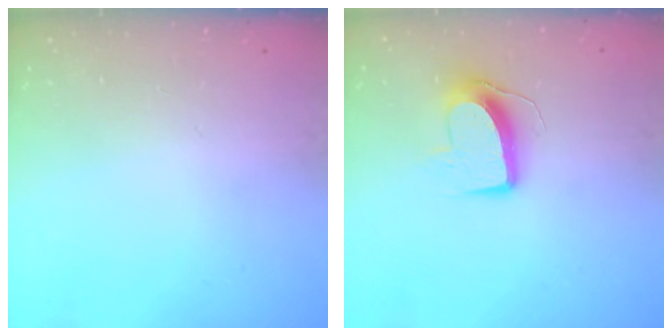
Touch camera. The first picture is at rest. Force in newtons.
{"total": 9.7, "press": 9.7, "slide": 0.6}